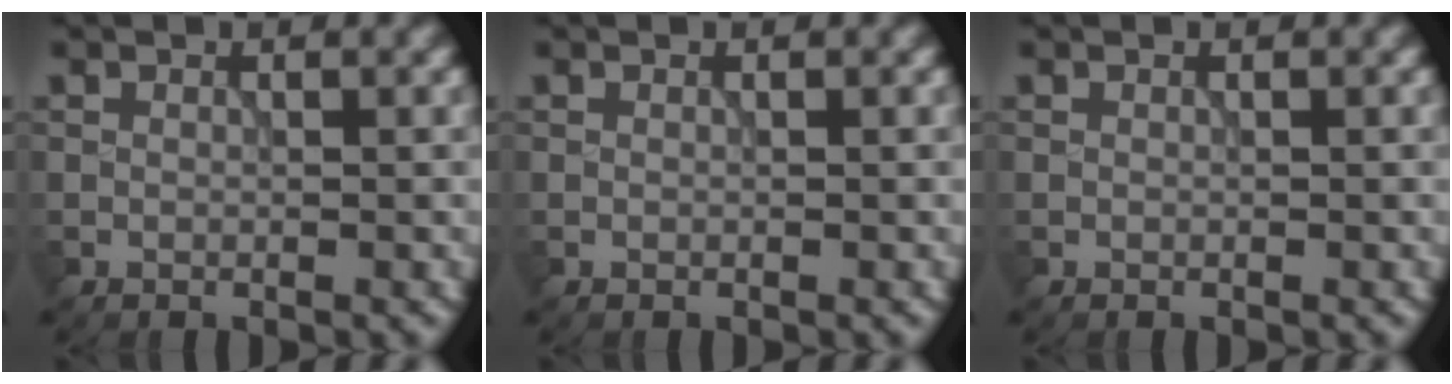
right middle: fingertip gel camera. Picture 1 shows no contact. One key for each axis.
{"total": 0.0}
{"total": 0.0}